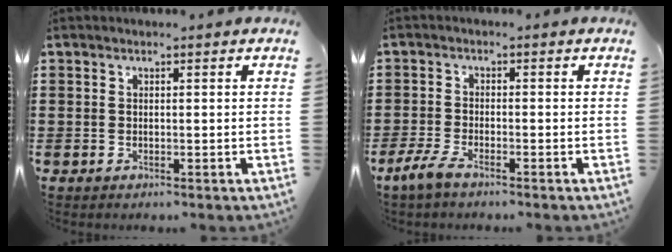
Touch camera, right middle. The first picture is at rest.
{"total": 3.3, "force": [-2.3, 0.7, 2.3], "torque": [-0.066, -0.007, -0.052]}